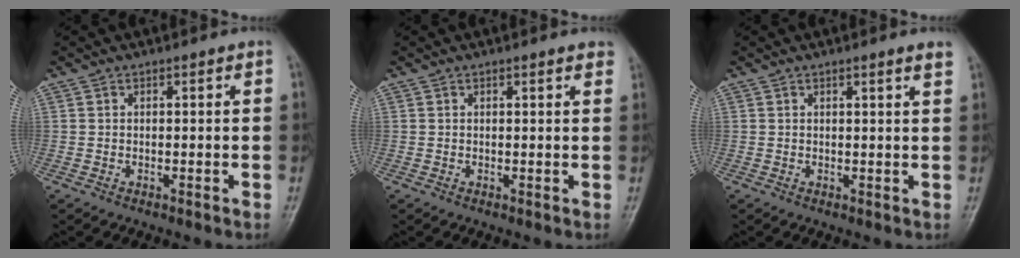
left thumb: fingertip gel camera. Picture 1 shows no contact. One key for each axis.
{"total": 2.0, "fx": 1.5, "fy": 0.4, "fz": 1.2, "tx": -0.008, "ty": 0.001, "tz": 0.014}
{"total": 2.3, "fx": 1.7, "fy": -0.1, "fz": 1.7, "tx": -0.020, "ty": -0.004, "tz": 0.021}